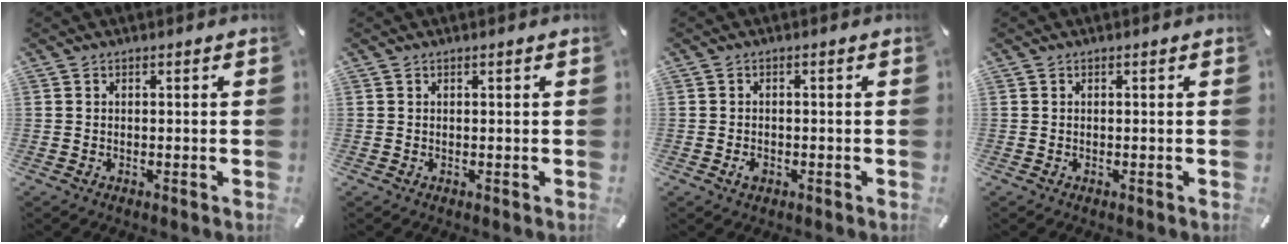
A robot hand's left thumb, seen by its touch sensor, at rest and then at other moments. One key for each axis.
{"total": 0.6, "fx": 0.1, "fy": -0.1, "fz": 0.5, "tx": -0.008, "ty": -0.001, "tz": 0.002}
{"total": 1.5, "fx": -0.7, "fy": 1.0, "fz": 0.8, "tx": -0.017, "ty": 0.004, "tz": -0.013}
{"total": 0.0}